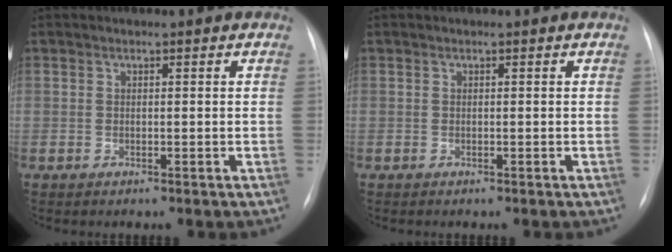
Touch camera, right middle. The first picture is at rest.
{"total": 0.0}